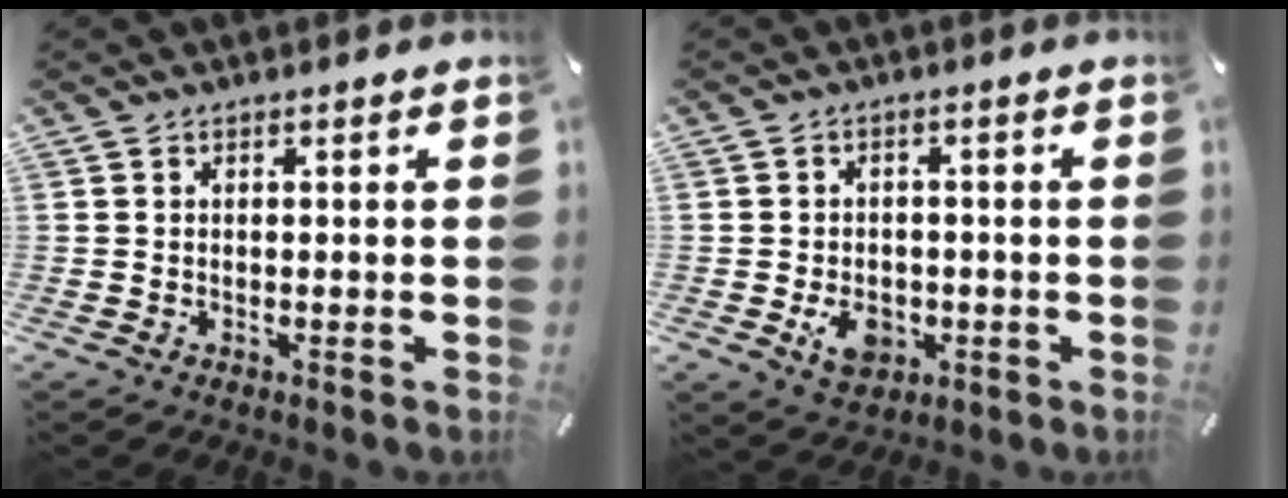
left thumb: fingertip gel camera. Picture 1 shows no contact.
{"total": 6.5, "force": [-1.9, 5.0, 3.6], "torque": [-0.062, 0.001, -0.035]}